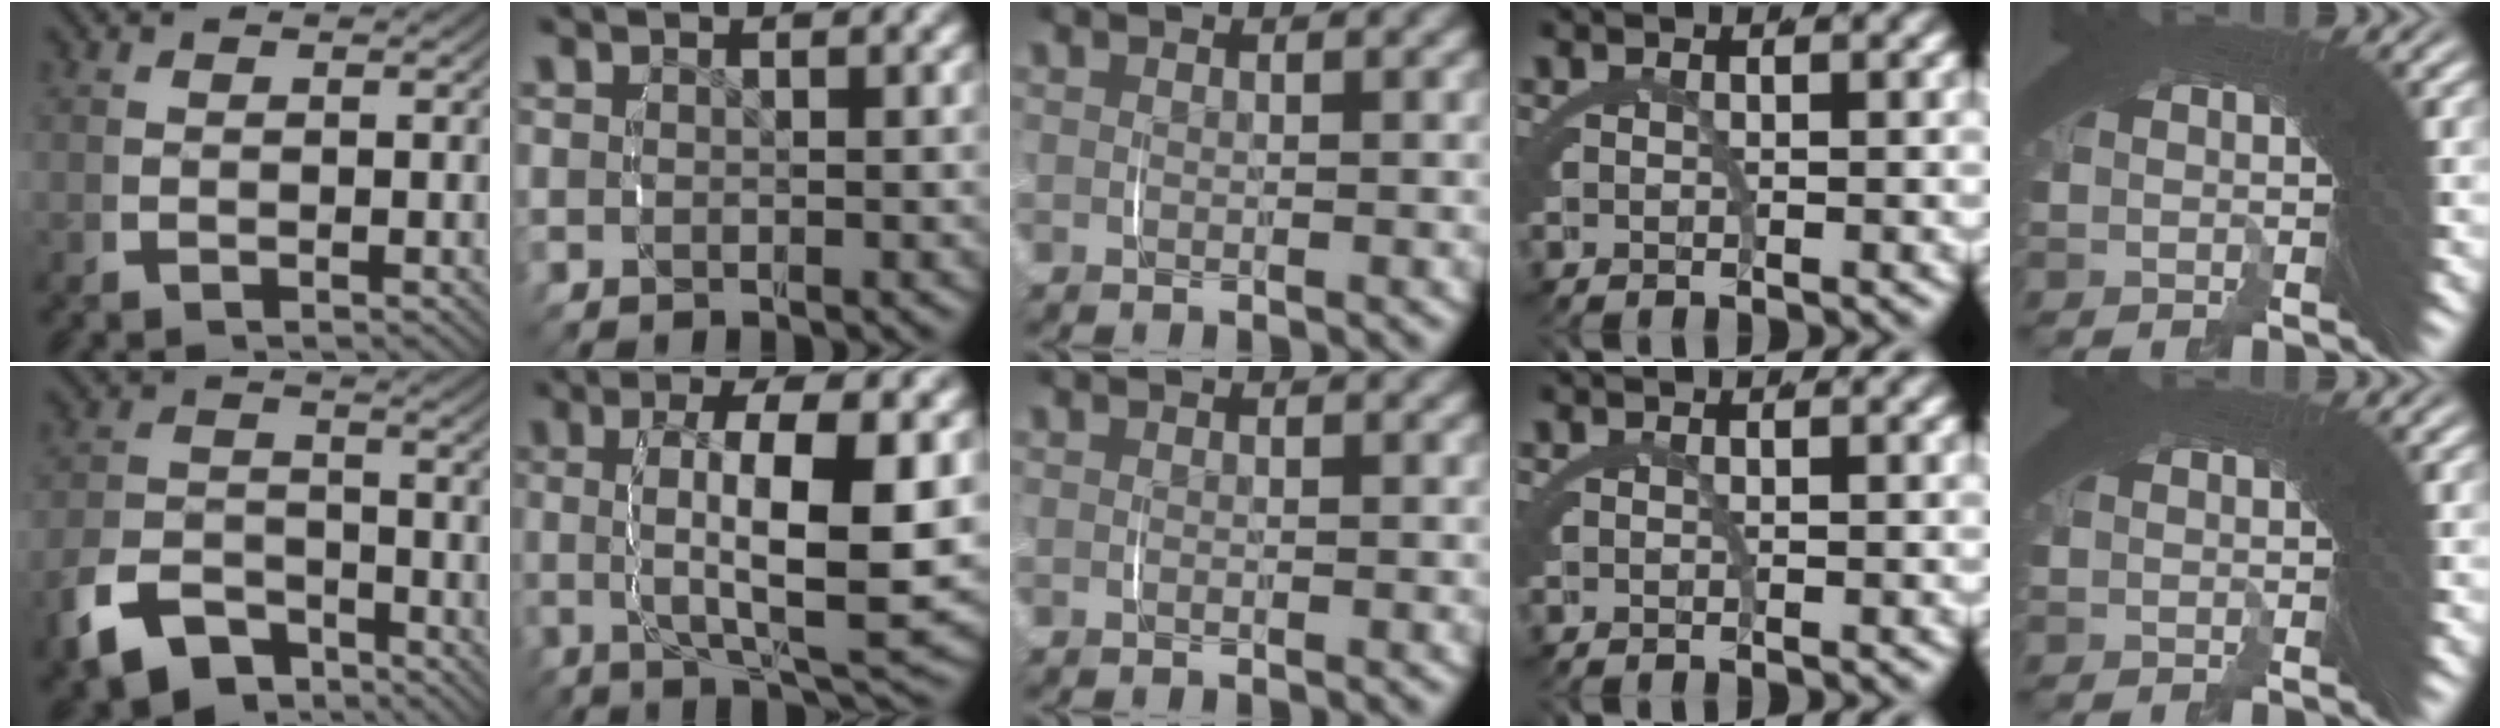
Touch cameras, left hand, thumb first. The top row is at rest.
{"thumb": {"total": 8.6, "force": [-5.4, 5.5, 3.8], "torque": [-0.067, -0.038, -0.082]}, "index": {"total": 9.6, "force": [0.0, 2.7, 9.2], "torque": [-0.145, -0.010, 0.011]}}